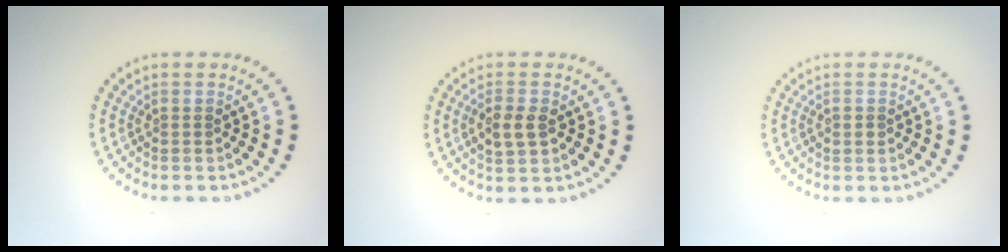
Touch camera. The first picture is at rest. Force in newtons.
{"total": 2.7, "press": 2.6, "slide": 0.3}
{"total": 1.0, "press": 1.0, "slide": 0.2}